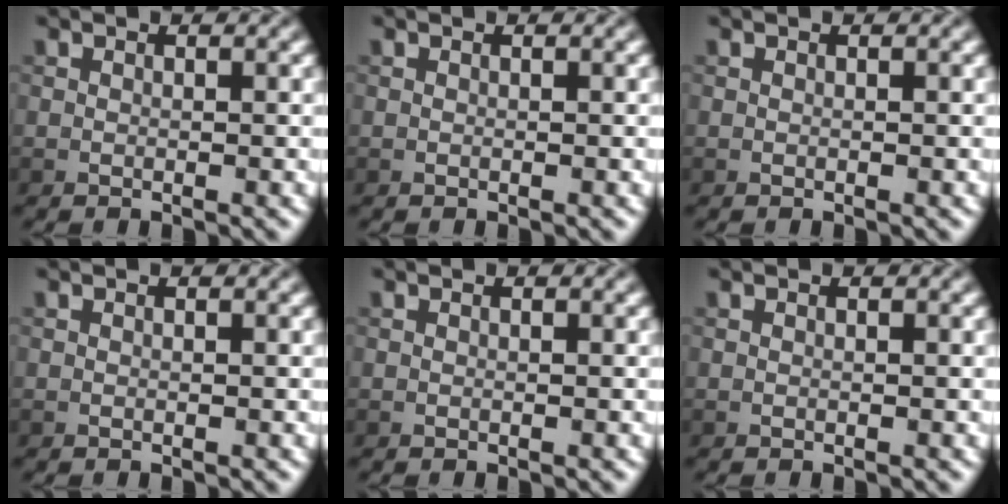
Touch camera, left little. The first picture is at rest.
{"total": 0.0}
{"total": 0.0}
{"total": 0.0}
{"total": 0.0}
{"total": 0.0}